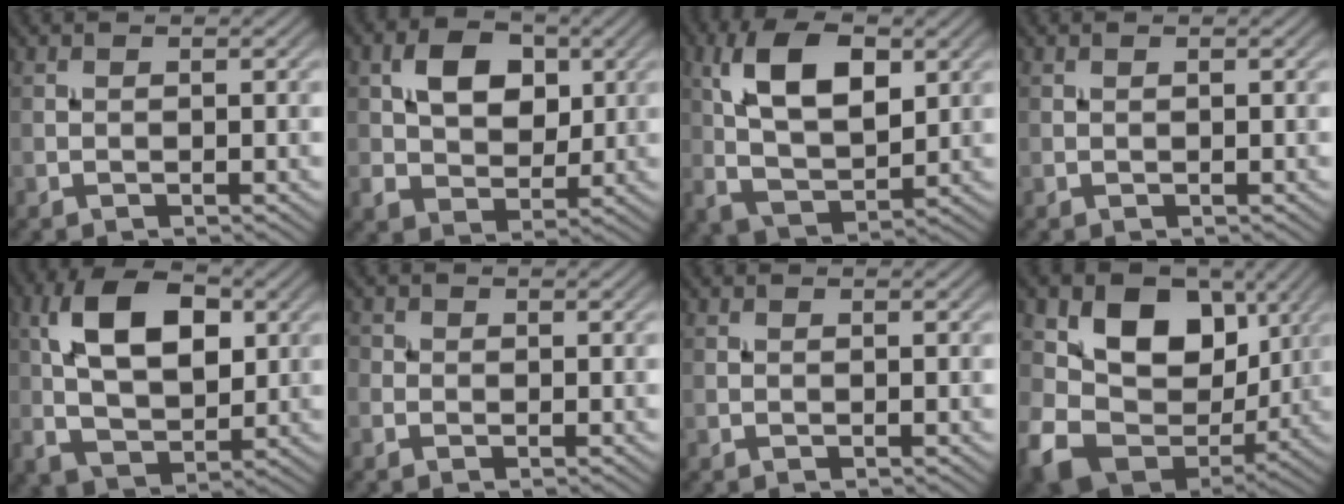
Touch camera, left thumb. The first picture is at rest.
{"total": 7.0, "force": [1.7, 5.2, 4.3], "torque": [-0.084, -0.001, 0.026]}
{"total": 10.4, "force": [3.1, 5.6, 8.2], "torque": [-0.166, 0.002, 0.055]}
{"total": 0.0}
{"total": 10.9, "force": [2.3, 6.4, 8.5], "torque": [-0.163, 0.007, 0.036]}
{"total": 1.4, "force": [-0.4, 1.4, 0.2], "torque": [-0.001, -0.003, -0.011]}
{"total": 0.0}
{"total": 13.0, "force": [3.0, 10.0, 7.7], "torque": [-0.144, -0.014, 0.049]}